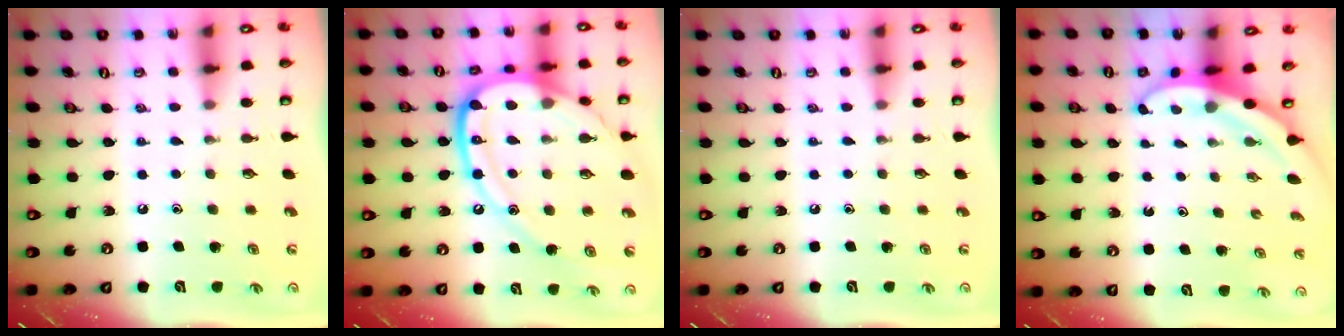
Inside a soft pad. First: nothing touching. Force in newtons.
{"total": 22.2, "press": 22.0, "slide": 2.2}
{"total": 0.0}
{"total": 3.3, "press": 3.3, "slide": 0.0}